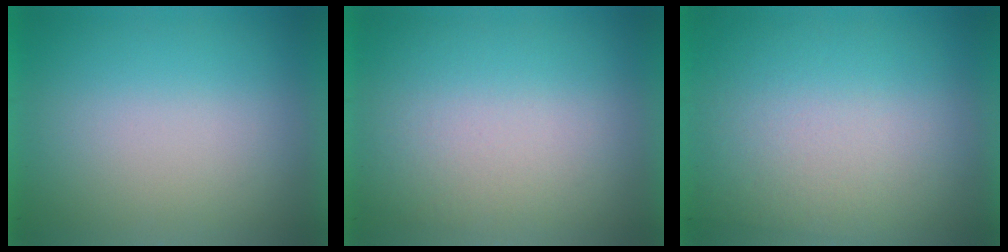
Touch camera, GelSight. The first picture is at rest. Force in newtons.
{"total": 1.4}
{"total": 2.8}